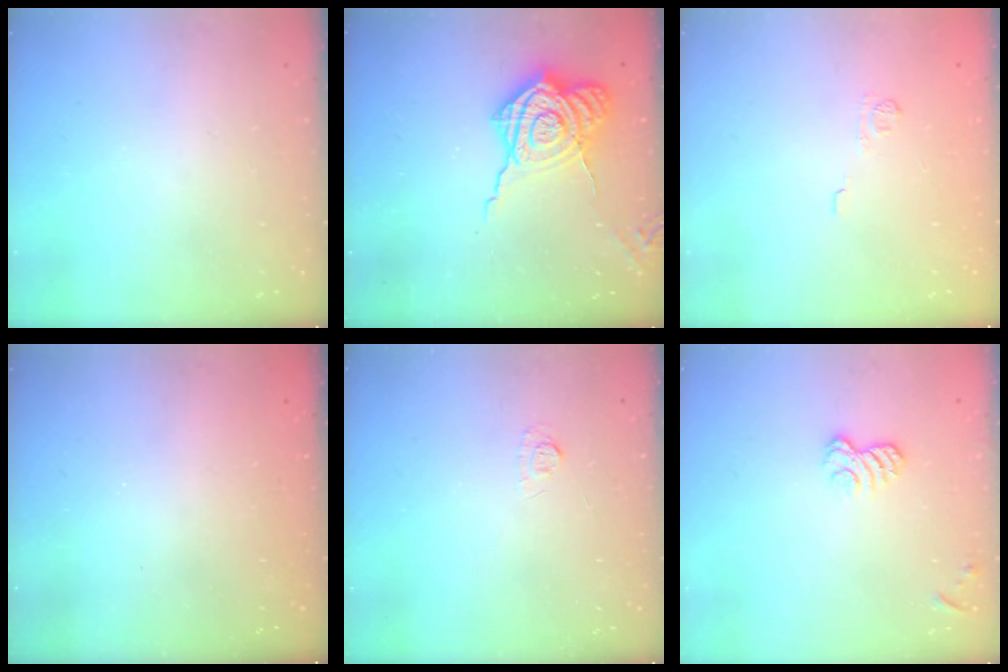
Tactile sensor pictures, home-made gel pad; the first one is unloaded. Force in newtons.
{"total": 18.2, "press": 18.2, "slide": 1.5}
{"total": 4.4, "press": 4.3, "slide": 1.0}
{"total": 2.4, "press": 2.2, "slide": 0.8}
{"total": 4.1, "press": 4.1, "slide": 0.5}
{"total": 5.4, "press": 5.2, "slide": 1.3}